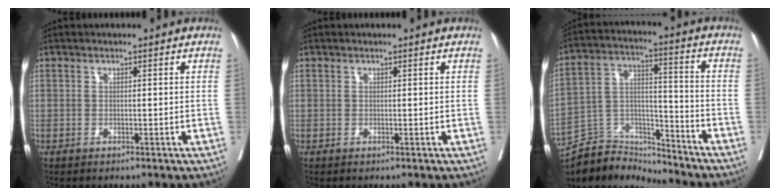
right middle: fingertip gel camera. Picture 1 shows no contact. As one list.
[{"total": 0.0}, {"total": 11.9, "force": [-11.8, 1.7, 0.2], "torque": [0.001, 0.038, -0.215]}]